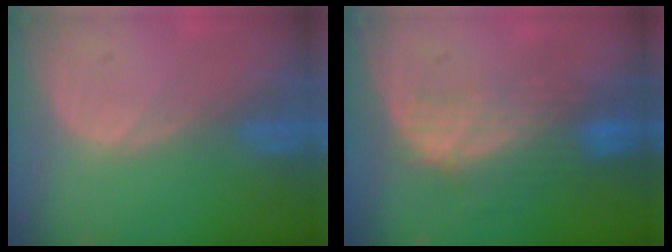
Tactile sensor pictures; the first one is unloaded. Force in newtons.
{"total": 7.6, "press": 6.9, "slide": 3.1}